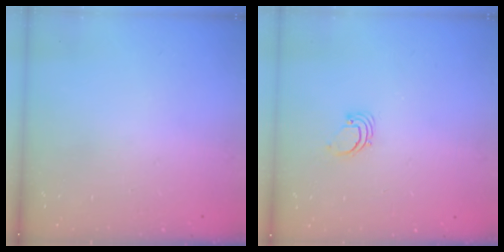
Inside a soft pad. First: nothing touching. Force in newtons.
{"total": 1.7, "press": 1.7, "slide": 0.1}